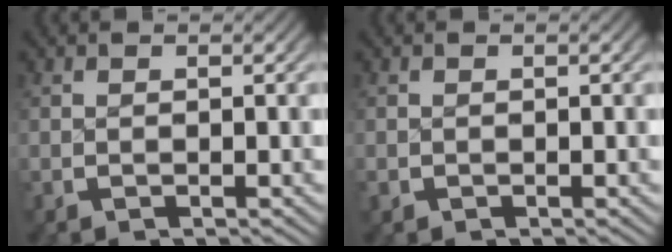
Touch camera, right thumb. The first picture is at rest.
{"total": 0.5, "force": [-0.2, 0.5, 0.1], "torque": [-0.006, -0.004, -0.004]}